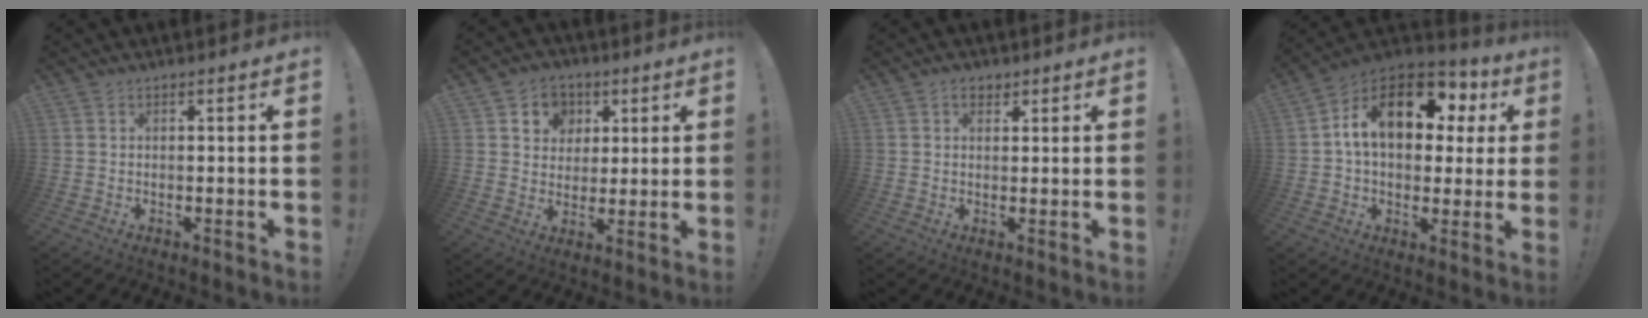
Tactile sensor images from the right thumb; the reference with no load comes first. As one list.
[{"total": 8.2, "force": [2.8, 7.4, 1.9], "torque": [-0.029, -0.014, 0.058]}, {"total": 2.8, "force": [1.6, 1.8, 1.4], "torque": [-0.022, -0.002, 0.028]}, {"total": 18.1, "force": [6.0, 10.4, 13.5], "torque": [-0.210, -0.012, 0.099]}]